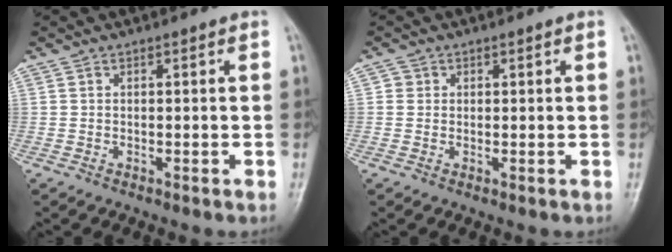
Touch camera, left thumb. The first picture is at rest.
{"total": 1.3, "force": [0.3, 1.2, 0.3], "torque": [0.005, 0.001, 0.001]}